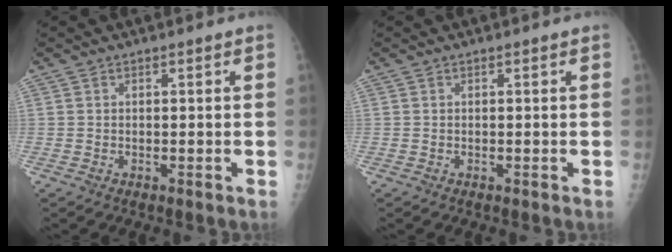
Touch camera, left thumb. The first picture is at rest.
{"total": 0.0}